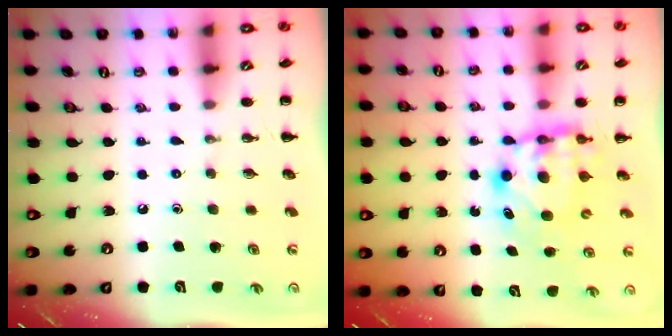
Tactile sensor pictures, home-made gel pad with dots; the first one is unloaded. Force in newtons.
{"total": 6.5, "press": 6.4, "slide": 0.8}